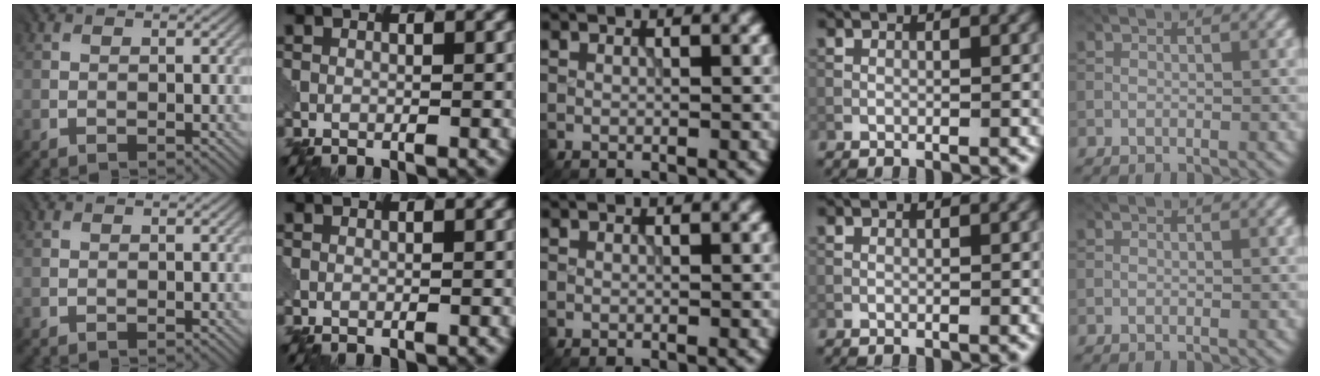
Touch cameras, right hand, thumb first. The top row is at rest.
{}